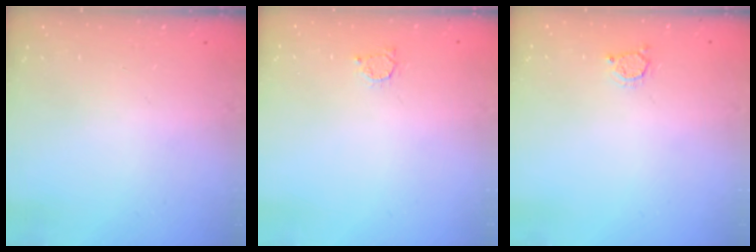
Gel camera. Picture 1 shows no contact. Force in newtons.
{"total": 2.4, "press": 2.4, "slide": 0.3}
{"total": 2.5, "press": 2.5, "slide": 0.3}